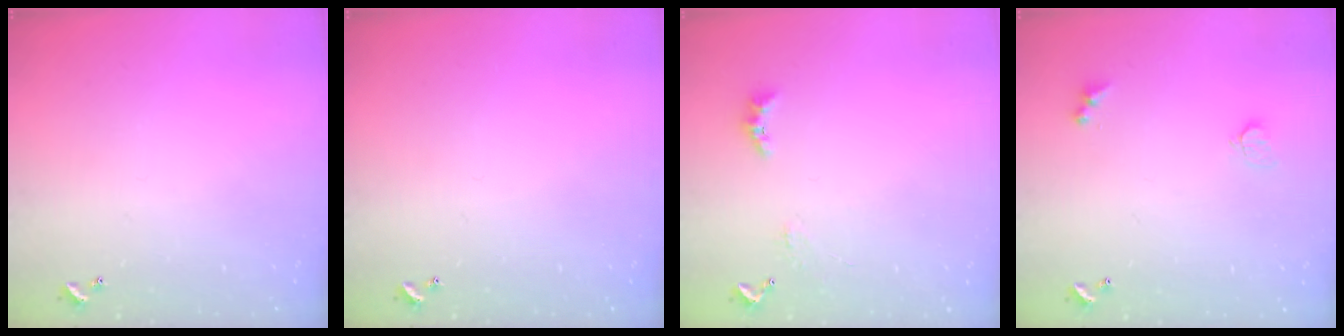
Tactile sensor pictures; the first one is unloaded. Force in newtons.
{"total": 0.0}
{"total": 3.9, "press": 3.8, "slide": 0.7}
{"total": 3.4, "press": 3.4, "slide": 0.6}